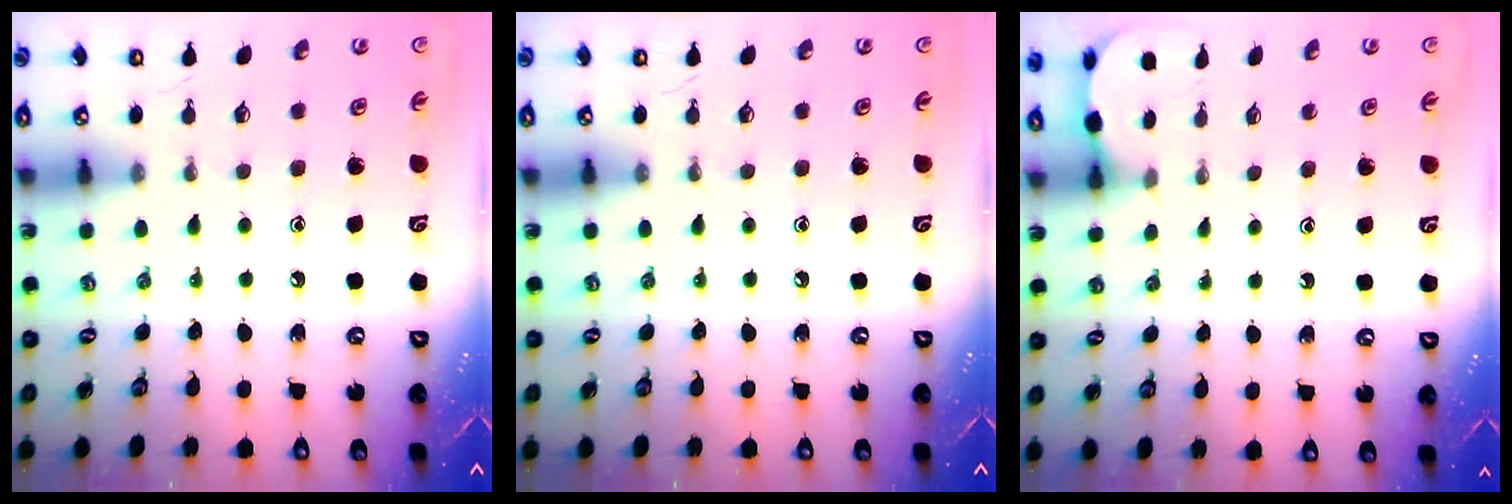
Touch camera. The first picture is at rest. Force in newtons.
{"total": 0.0}
{"total": 1.4, "press": 1.4, "slide": 0.1}